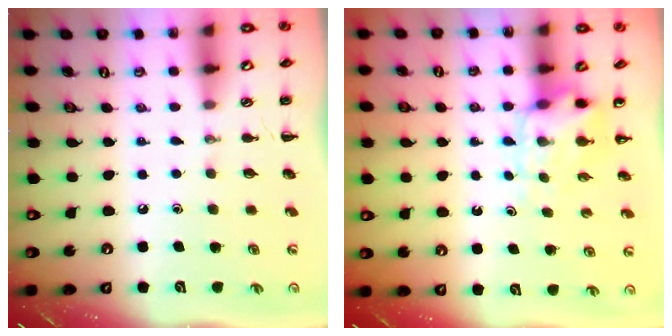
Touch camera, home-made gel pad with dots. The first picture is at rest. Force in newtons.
{"total": 5.3, "press": 5.3, "slide": 0.3}